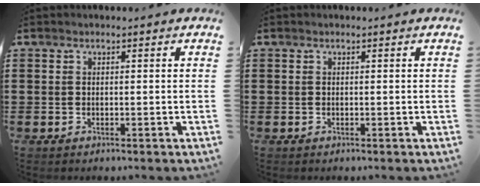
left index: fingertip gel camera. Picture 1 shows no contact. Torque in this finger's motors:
{"motor_torque": [0.00, 0.00, 0.02, 0.00]}